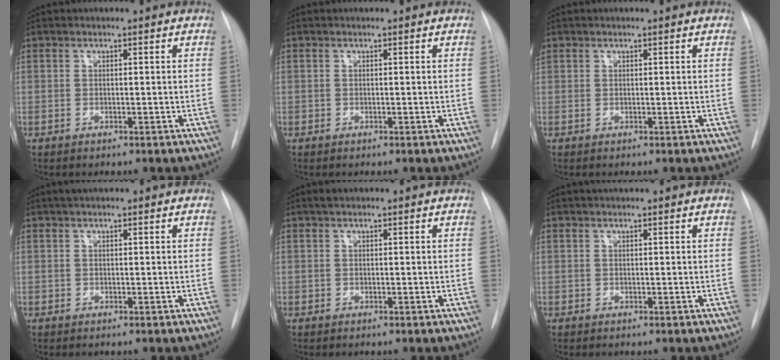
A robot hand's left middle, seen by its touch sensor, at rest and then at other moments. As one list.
[{"total": 0.0}, {"total": 0.9, "force": [0.5, 0.8, 0.2], "torque": [-0.004, 0.017, 0.011]}, {"total": 1.9, "force": [1.4, 0.7, 1.0], "torque": [-0.012, 0.023, 0.022]}, {"total": 1.0, "force": [0.7, 0.5, 0.5], "torque": [-0.006, 0.016, 0.011]}, {"total": 1.3, "force": [1.1, 0.4, 0.6], "torque": [-0.006, 0.022, 0.018]}]